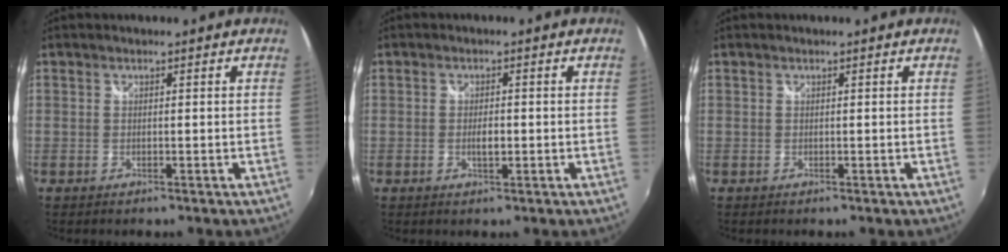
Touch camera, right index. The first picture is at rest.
{"total": 2.3, "force": [-0.4, 0.8, 2.1], "torque": [-0.035, 0.000, -0.007]}
{"total": 0.0}